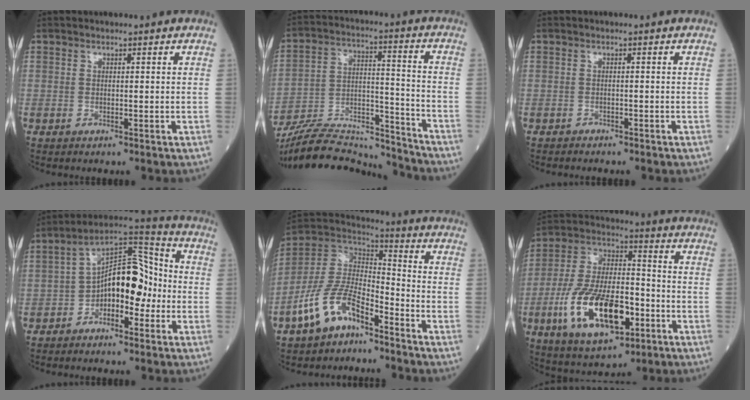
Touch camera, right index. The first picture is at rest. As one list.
[{"total": 22.5, "force": [-21.2, 3.3, 6.7], "torque": [-0.156, 0.011, -0.348]}, {"total": 3.1, "force": [-2.6, 1.3, 1.0], "torque": [-0.027, -0.004, -0.034]}, {"total": 12.1, "force": [-2.8, 6.0, 10.1], "torque": [-0.184, 0.043, -0.049]}, {"total": 12.6, "force": [-7.9, 5.7, 7.9], "torque": [-0.189, 0.017, -0.158]}, {"total": 19.2, "force": [-7.0, 7.9, 16.0], "torque": [-0.326, -0.002, -0.115]}]